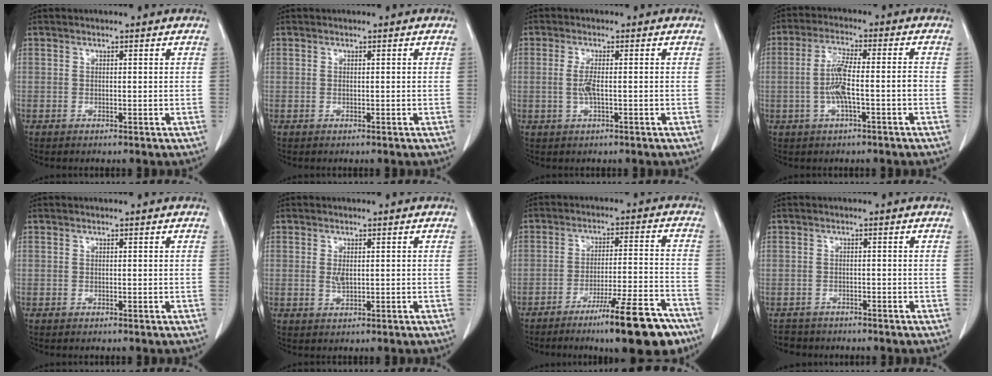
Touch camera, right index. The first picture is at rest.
{"total": 0.0}
{"total": 2.7, "force": [-0.3, 0.3, 2.6], "torque": [-0.061, -0.002, -0.006]}
{"total": 7.1, "force": [-1.6, 0.9, 6.9], "torque": [-0.138, 0.013, -0.030]}
{"total": 0.0}
{"total": 1.6, "force": [0.2, 0.6, 1.5], "torque": [-0.031, -0.003, 0.007]}
{"total": 14.3, "force": [-10.2, 1.2, 9.9], "torque": [-0.128, 0.003, -0.156]}
{"total": 3.0, "force": [-2.5, 1.6, -0.5], "torque": [0.000, 0.002, -0.044]}